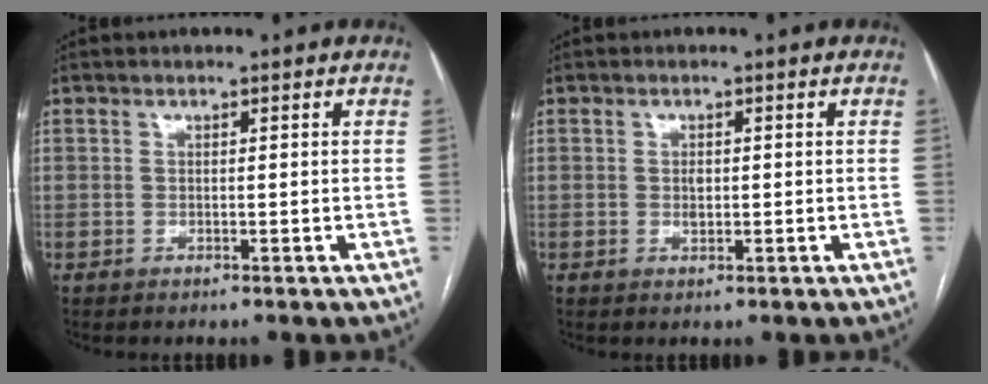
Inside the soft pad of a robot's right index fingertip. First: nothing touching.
{"total": 1.3, "force": [0.0, 0.7, 1.0], "torque": [-0.019, 0.000, 0.001]}